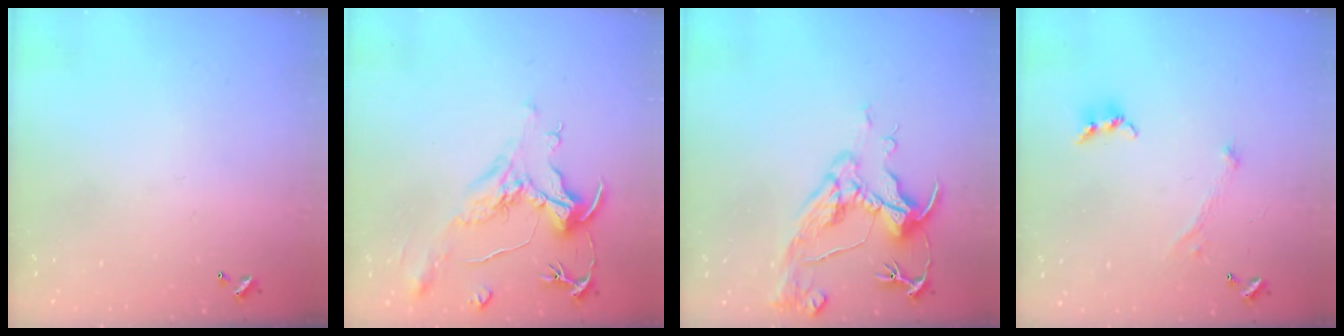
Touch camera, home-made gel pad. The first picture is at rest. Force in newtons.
{"total": 2.2, "press": 1.7, "slide": 1.4}
{"total": 9.6, "press": 9.5, "slide": 1.5}
{"total": 0.8, "press": 0.7, "slide": 0.4}